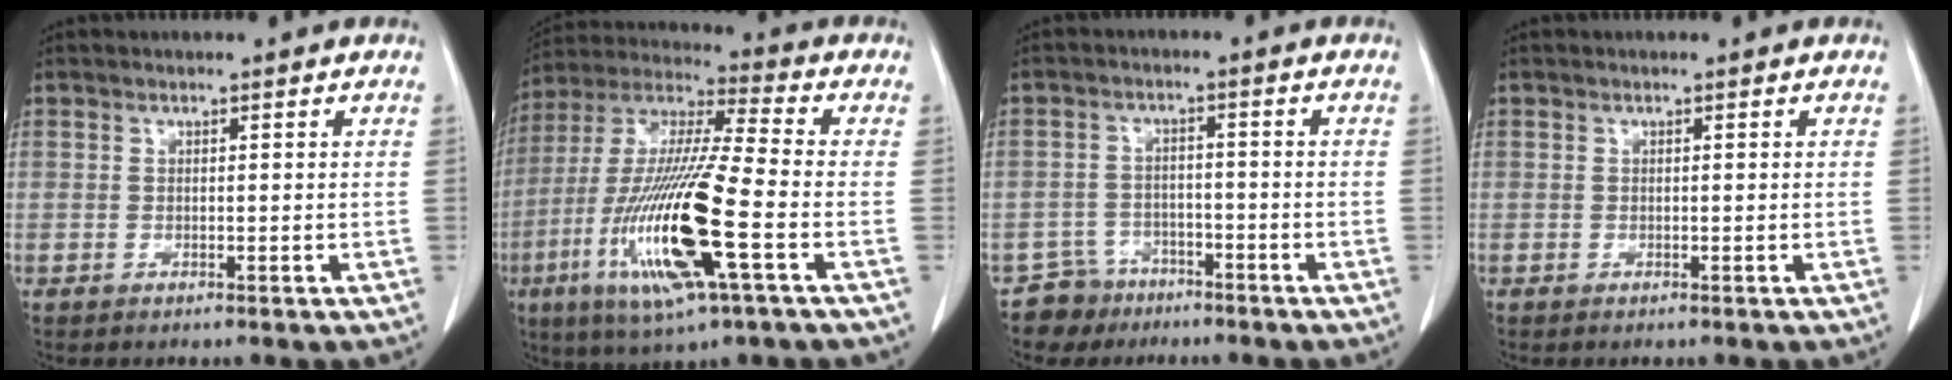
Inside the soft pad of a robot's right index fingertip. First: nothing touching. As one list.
[{"total": 19.9, "force": [-5.9, 1.6, 19.0], "torque": [-0.404, -0.026, -0.112]}, {"total": 4.9, "force": [-3.5, 3.3, -0.7], "torque": [0.020, 0.009, -0.060]}, {"total": 0.0}]